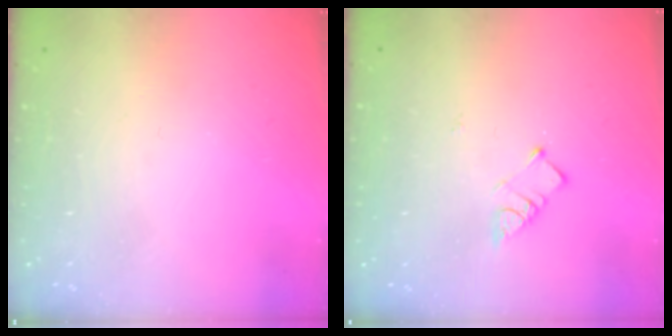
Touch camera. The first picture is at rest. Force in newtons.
{"total": 3.5, "press": 3.5, "slide": 0.3}